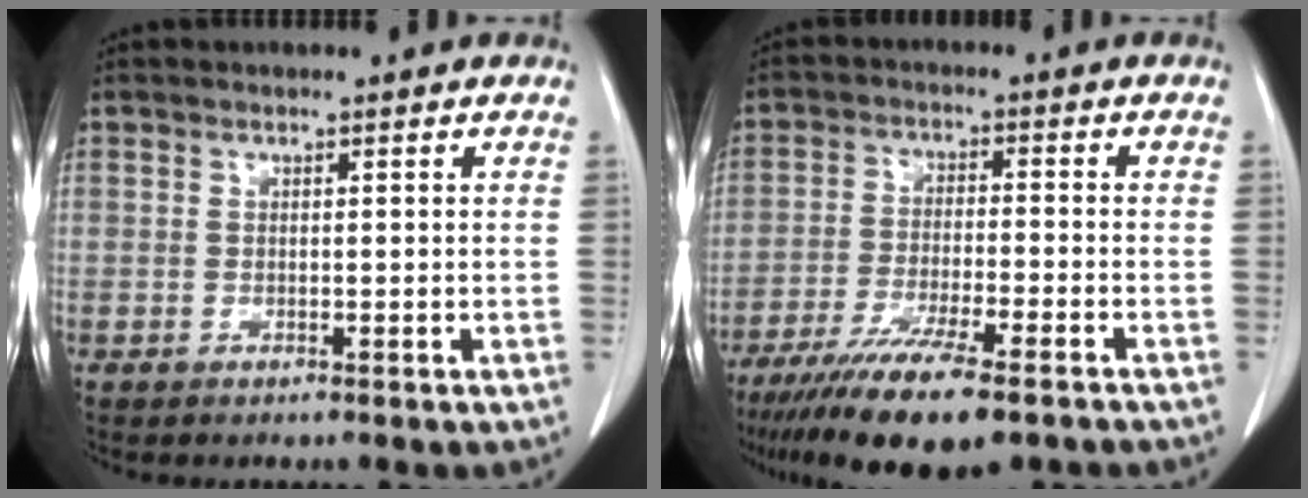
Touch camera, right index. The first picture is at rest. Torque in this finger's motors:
{"motor_torque": [1.01, -1.13, 0.94, 0.21]}